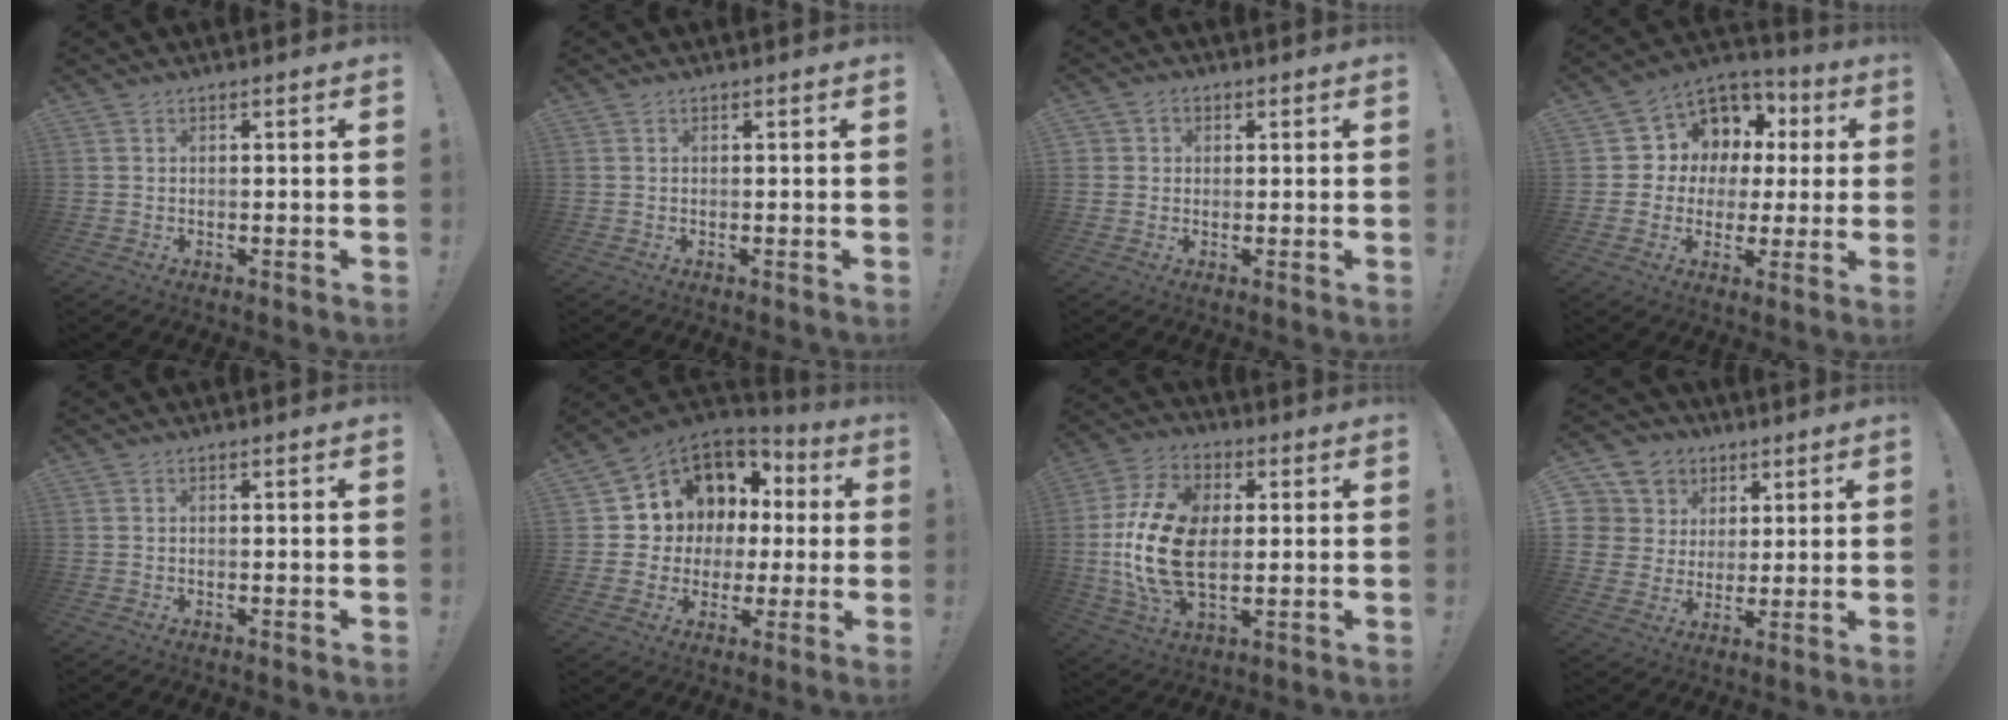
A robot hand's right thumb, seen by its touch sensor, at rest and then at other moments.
{"total": 0.0}
{"total": 2.5, "force": [0.3, 2.4, 0.6], "torque": [-0.013, 0.003, 0.005]}
{"total": 9.0, "force": [2.7, 8.3, 2.3], "torque": [-0.043, -0.029, 0.065]}
{"total": 0.0}
{"total": 9.0, "force": [2.4, 8.4, 2.4], "torque": [-0.042, -0.026, 0.064]}
{"total": 19.3, "force": [0.2, 12.1, 15.1], "torque": [-0.290, 0.003, 0.007]}
{"total": 9.6, "force": [3.6, 8.5, 2.5], "torque": [-0.050, -0.019, 0.082]}